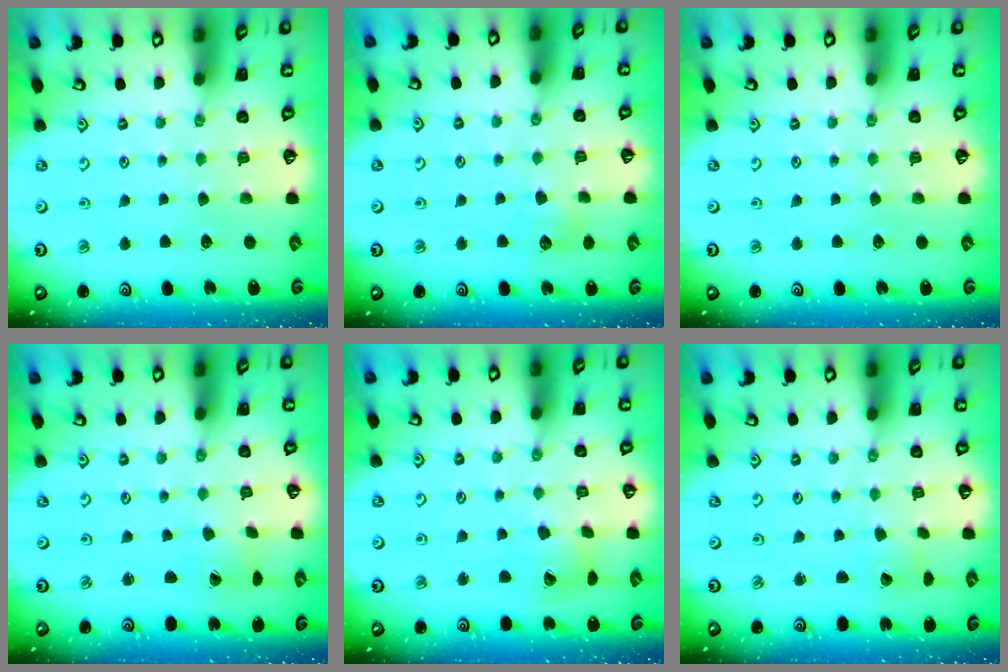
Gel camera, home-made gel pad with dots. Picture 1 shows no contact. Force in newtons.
{"total": 5.8, "press": 5.8, "slide": 0.9}
{"total": 0.0}
{"total": 1.7, "press": 1.7, "slide": 0.1}
{"total": 8.5, "press": 8.4, "slide": 1.2}
{"total": 2.4, "press": 2.4, "slide": 0.1}